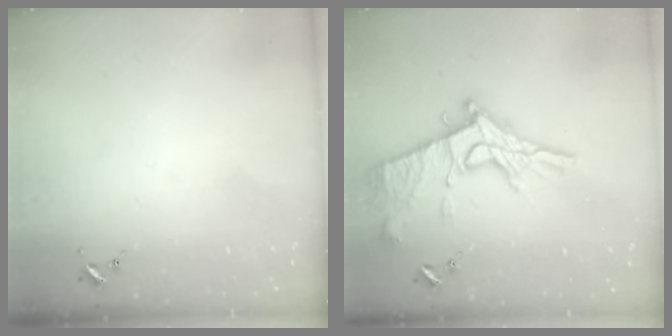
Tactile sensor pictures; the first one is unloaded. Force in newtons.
{"total": 18.5, "press": 18.4, "slide": 1.5}